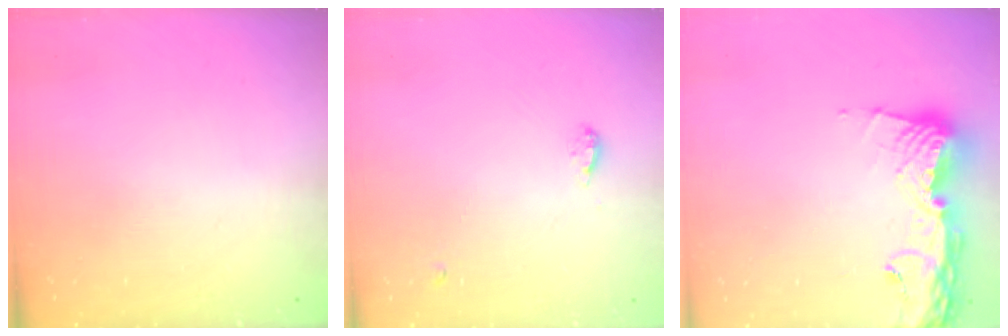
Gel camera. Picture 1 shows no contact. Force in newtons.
{"total": 8.1, "press": 5.6, "slide": 5.8}
{"total": 15.5, "press": 15.4, "slide": 1.5}